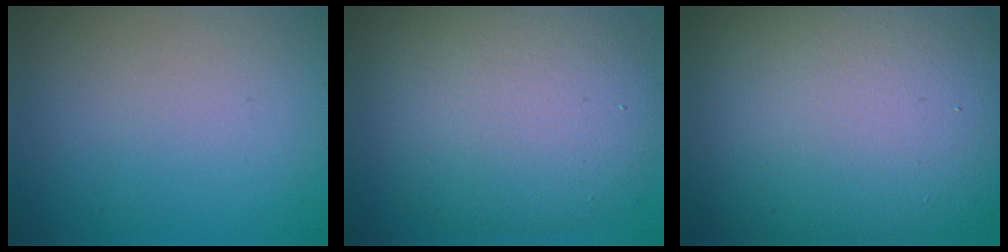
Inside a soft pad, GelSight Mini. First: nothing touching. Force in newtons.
{"total": 10.0, "press": 10.0, "slide": 0.4}
{"total": 18.3, "press": 18.2, "slide": 1.2}